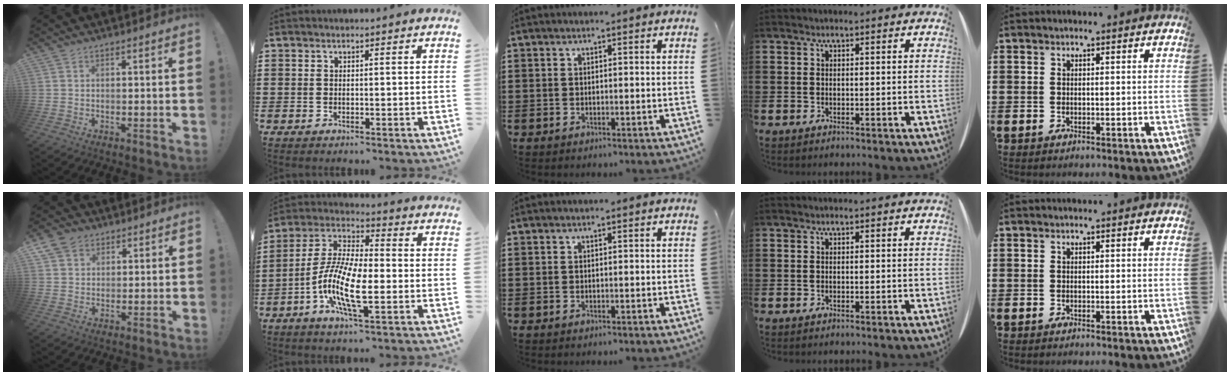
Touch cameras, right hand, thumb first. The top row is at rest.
{"thumb": {"total": 6.1, "force": [3.4, 4.8, 1.8], "torque": [-0.034, -0.011, 0.068]}, "index": {"total": 11.8, "force": [-3.8, 3.7, 10.5], "torque": [-0.241, -0.015, -0.077]}}